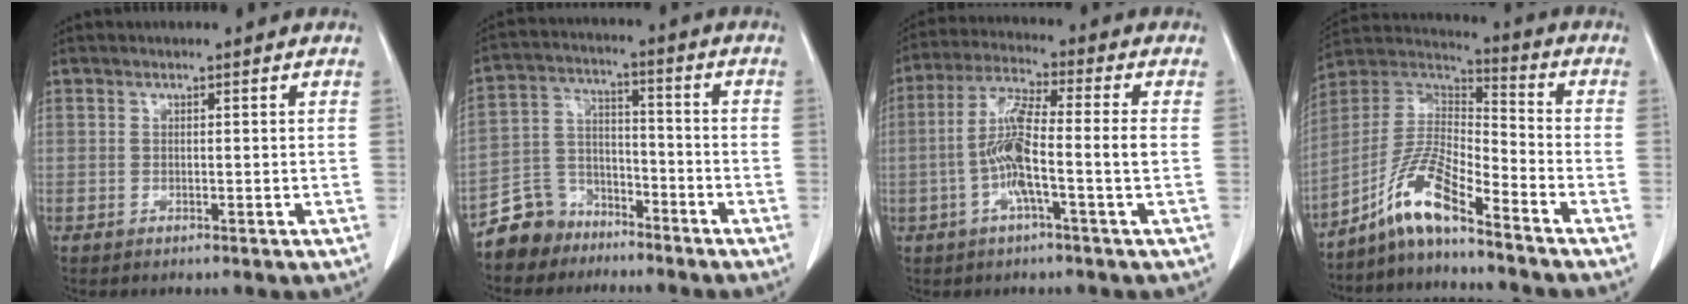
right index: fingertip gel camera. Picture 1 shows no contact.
{"total": 8.0, "force": [-6.2, 5.1, 0.4], "torque": [-0.009, 0.024, -0.118]}
{"total": 9.0, "force": [-1.7, 0.4, 8.8], "torque": [-0.178, 0.013, -0.041]}
{"total": 10.7, "force": [-7.7, 1.1, 7.3], "torque": [-0.163, 0.012, -0.148]}